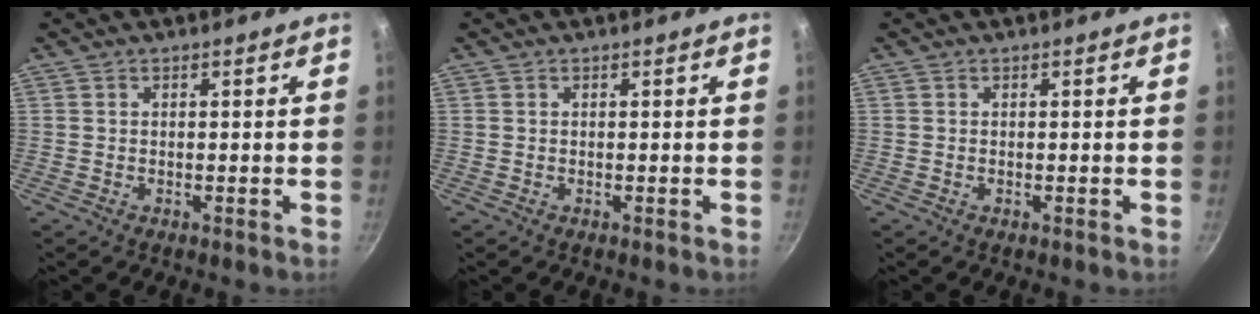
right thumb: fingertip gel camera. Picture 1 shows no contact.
{"total": 0.0}
{"total": 0.0}